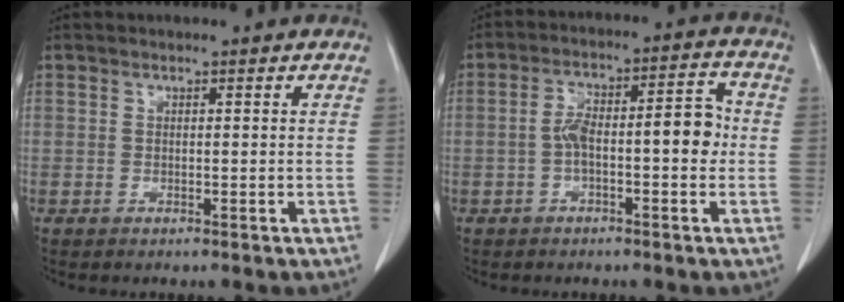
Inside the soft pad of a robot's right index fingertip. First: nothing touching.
{"total": 9.1, "force": [-1.2, 2.7, 8.6], "torque": [-0.138, 0.039, -0.018]}